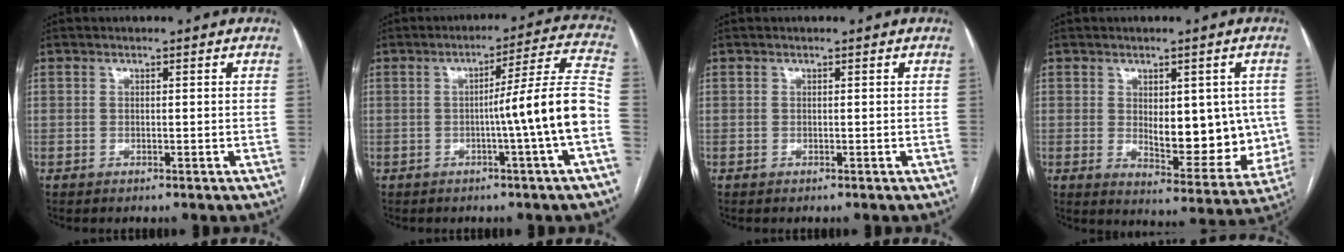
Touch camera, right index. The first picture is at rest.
{"total": 11.5, "force": [-2.8, -2.1, 10.9], "torque": [-0.151, 0.013, -0.042]}
{"total": 0.0}
{"total": 11.8, "force": [0.1, 5.3, 10.5], "torque": [-0.125, -0.006, 0.018]}